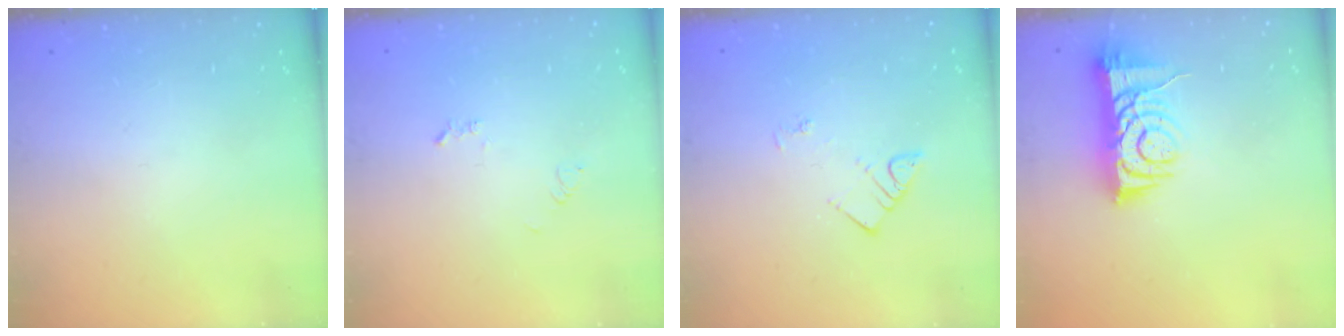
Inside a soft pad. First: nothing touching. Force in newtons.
{"total": 4.1, "press": 4.0, "slide": 0.5}
{"total": 3.7, "press": 3.6, "slide": 0.4}
{"total": 8.4, "press": 8.3, "slide": 0.9}